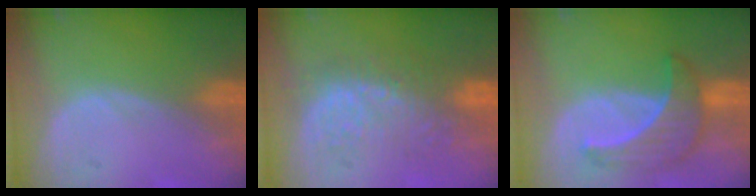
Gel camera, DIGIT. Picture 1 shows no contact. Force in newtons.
{"total": 8.9, "press": 8.7, "slide": 2.0}
{"total": 6.6, "press": 6.6, "slide": 0.9}